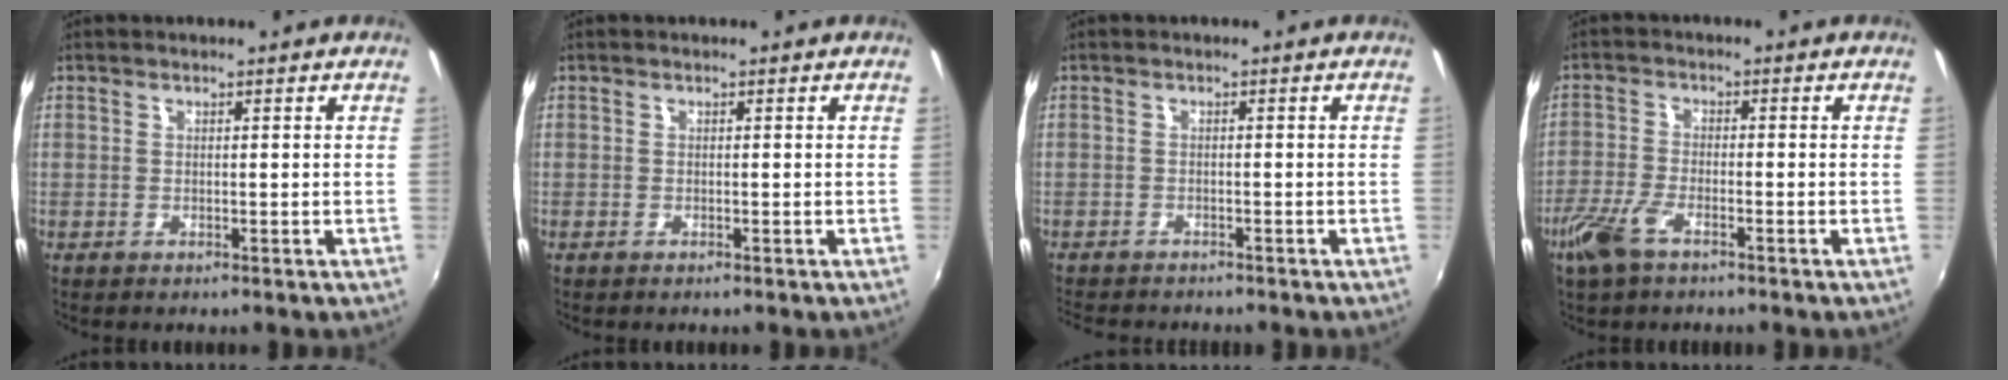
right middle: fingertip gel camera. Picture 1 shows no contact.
{"total": 0.0}
{"total": 5.5, "force": [-5.1, 1.1, 1.7], "torque": [-0.047, -0.018, -0.081]}
{"total": 6.3, "force": [-4.0, 2.3, 4.3], "torque": [-0.106, -0.010, -0.081]}